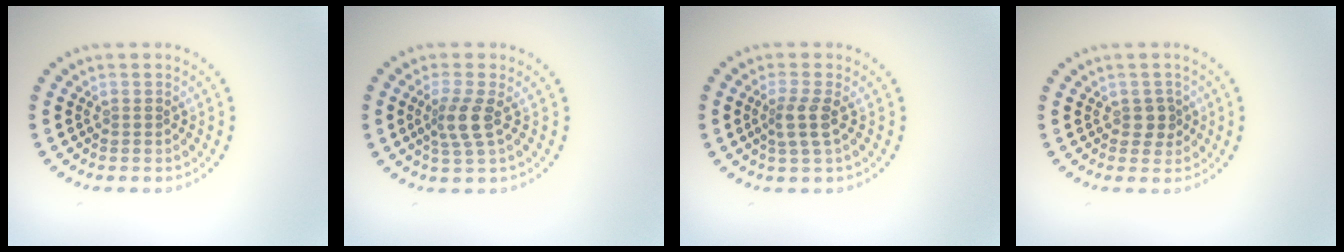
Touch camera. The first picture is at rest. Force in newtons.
{"total": 2.5, "press": 2.0, "slide": 1.5}
{"total": 2.2, "press": 1.8, "slide": 1.3}
{"total": 1.4, "press": 1.3, "slide": 0.6}